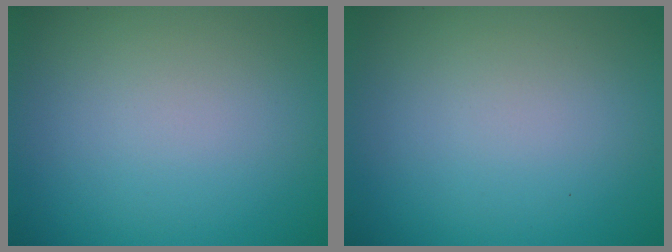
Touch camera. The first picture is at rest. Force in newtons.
{"total": 0.0}